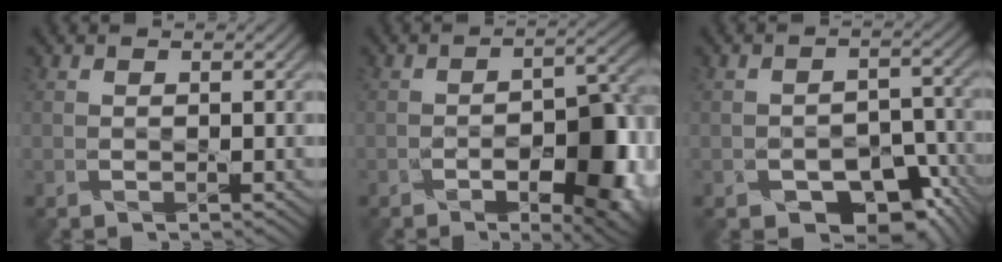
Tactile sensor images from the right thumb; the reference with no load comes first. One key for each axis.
{"total": 11.2, "fx": -4.9, "fy": 4.7, "fz": 9.0, "tx": -0.119, "ty": -0.006, "tz": -0.060}
{"total": 9.9, "fx": -6.5, "fy": 5.9, "fz": 4.6, "tx": -0.054, "ty": -0.010, "tz": -0.086}